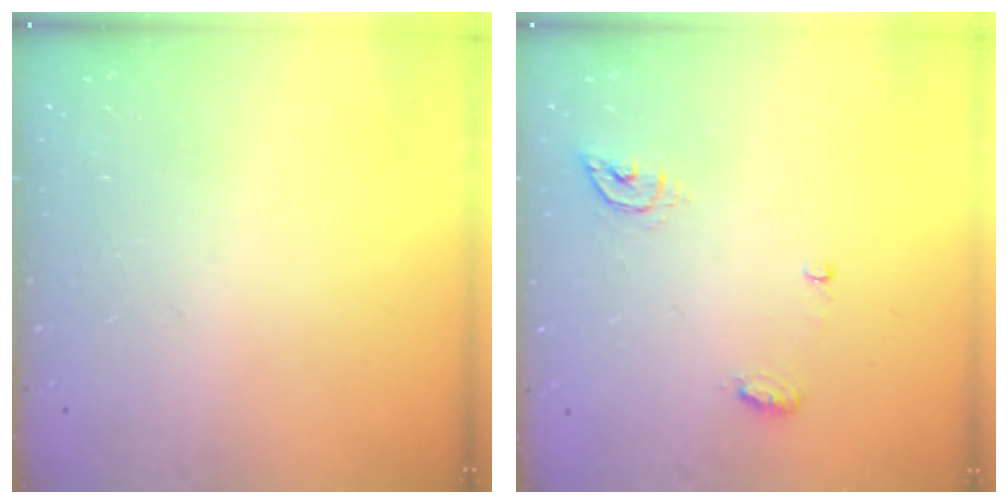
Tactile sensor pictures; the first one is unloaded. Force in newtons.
{"total": 5.5, "press": 5.5, "slide": 0.5}